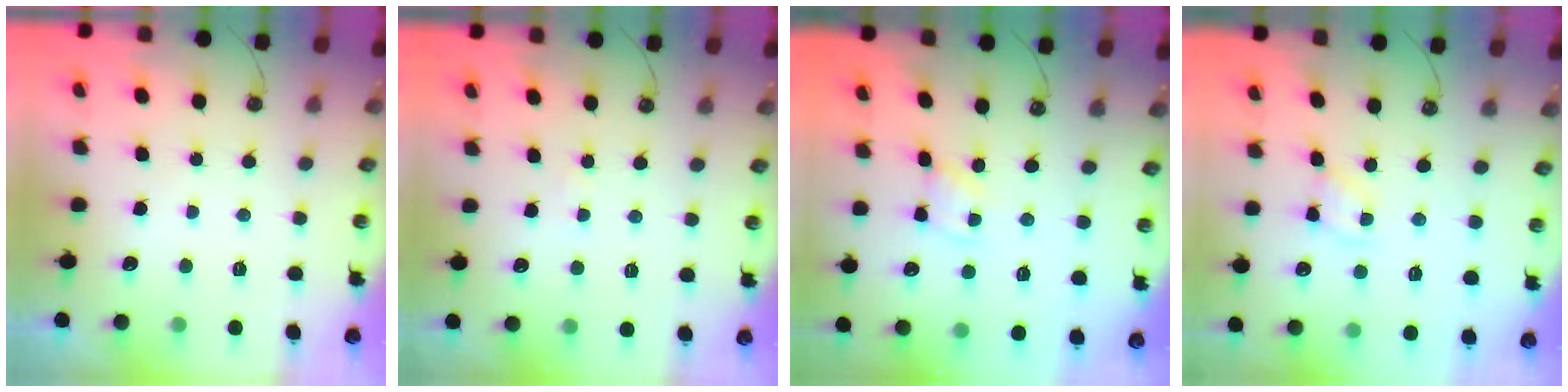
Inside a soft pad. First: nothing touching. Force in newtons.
{"total": 0.9, "press": 0.9, "slide": 0.1}
{"total": 1.2, "press": 1.2, "slide": 0.2}
{"total": 1.7, "press": 1.7, "slide": 0.3}